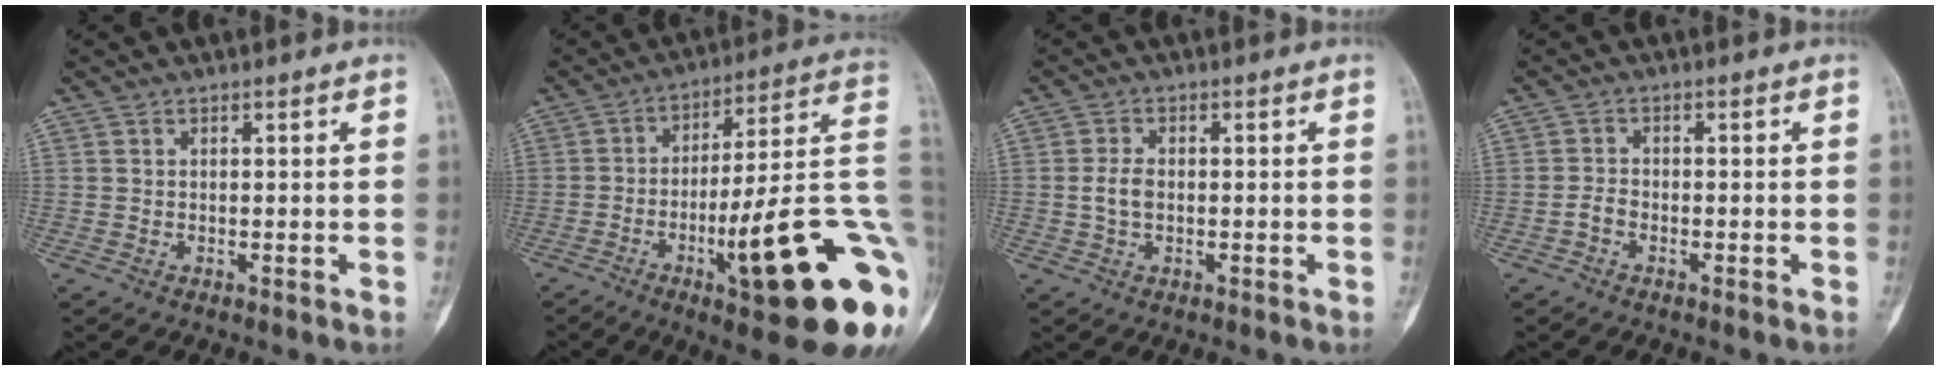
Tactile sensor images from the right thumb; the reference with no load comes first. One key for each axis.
{"total": 26.4, "fx": -6.7, "fy": 4.7, "fz": 25.1, "tx": -0.292, "ty": 0.014, "tz": -0.091}
{"total": 3.3, "fx": -0.2, "fy": 2.1, "fz": 2.6, "tx": -0.049, "ty": 0.005, "tz": -0.009}
{"total": 1.8, "fx": -1.0, "fy": 1.1, "fz": 1.0, "tx": -0.014, "ty": 0.009, "tz": -0.023}